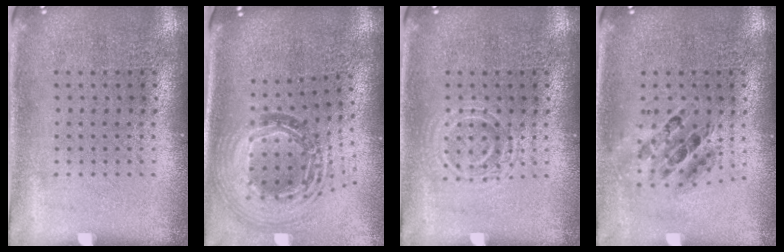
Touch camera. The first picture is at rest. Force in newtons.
{"total": 1.6, "press": 1.4, "slide": 0.8}
{"total": 1.7, "press": 1.7, "slide": 0.4}
{"total": 0.6, "press": 0.6, "slide": 0.2}